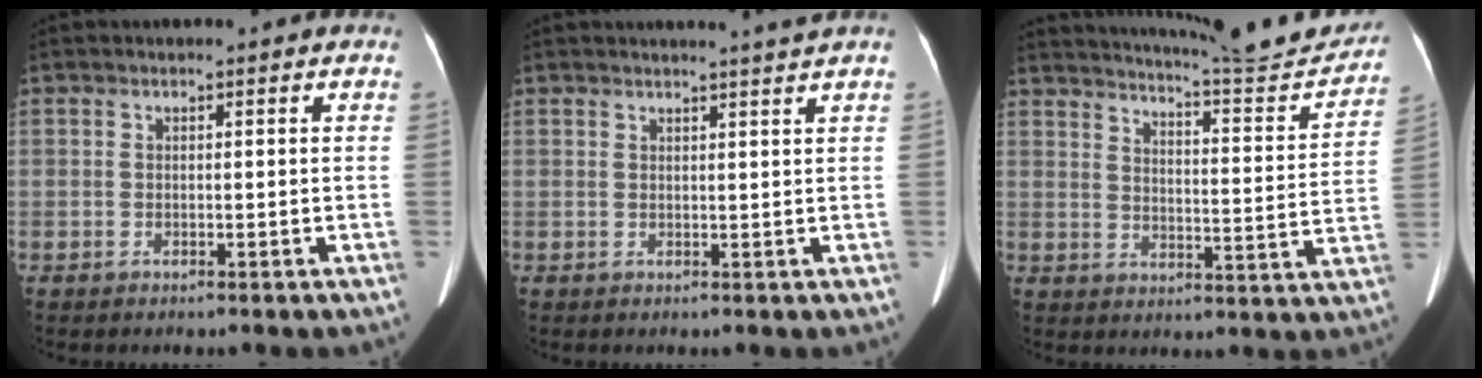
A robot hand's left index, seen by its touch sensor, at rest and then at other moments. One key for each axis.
{"total": 3.2, "fx": 2.8, "fy": -1.1, "fz": 1.1, "tx": -0.016, "ty": -0.005, "tz": 0.033}
{"total": 18.4, "fx": 17.5, "fy": 0.2, "fz": 5.7, "tx": -0.087, "ty": -0.056, "tz": 0.224}